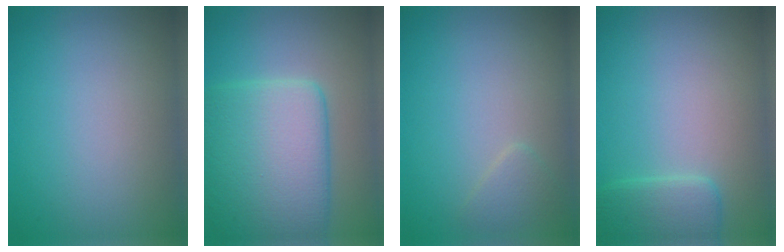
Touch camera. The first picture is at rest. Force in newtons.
{"total": 8.6, "press": 8.6, "slide": 0.3}
{"total": 1.2, "press": 1.2, "slide": 0.1}
{"total": 2.5, "press": 2.5, "slide": 0.2}